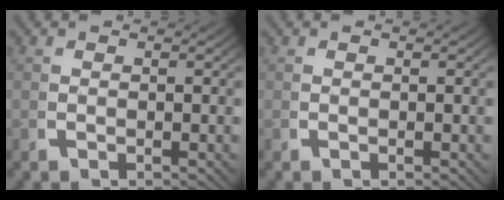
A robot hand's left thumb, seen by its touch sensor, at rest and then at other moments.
{"total": 0.0}